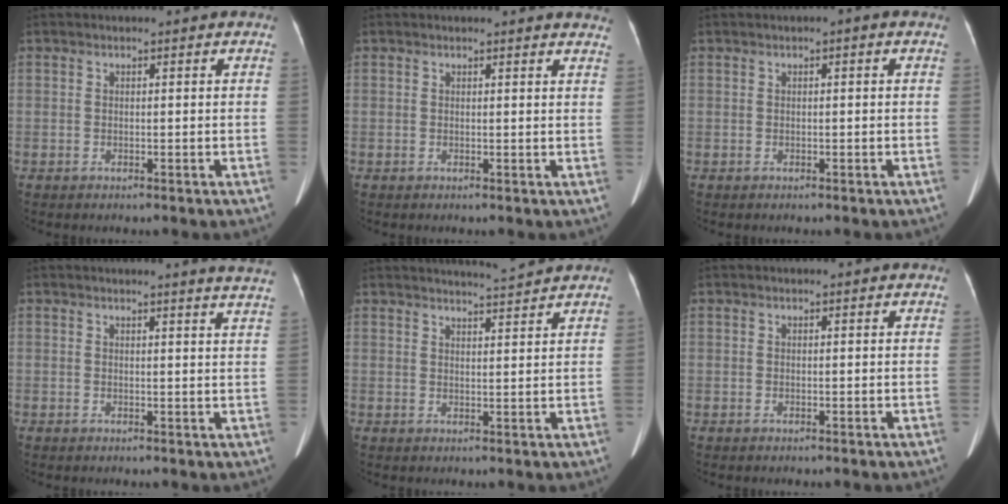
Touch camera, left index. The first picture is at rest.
{"total": 5.6, "force": [5.5, 0.4, 1.1], "torque": [-0.003, -0.016, 0.031]}
{"total": 0.6, "force": [0.1, 0.1, 0.6], "torque": [-0.006, 0.004, -0.001]}
{"total": 6.3, "force": [5.9, -0.4, 2.1], "torque": [-0.024, -0.024, 0.038]}
{"total": 4.3, "force": [4.1, -1.0, 0.6], "torque": [-0.014, -0.002, 0.060]}
{"total": 0.0}